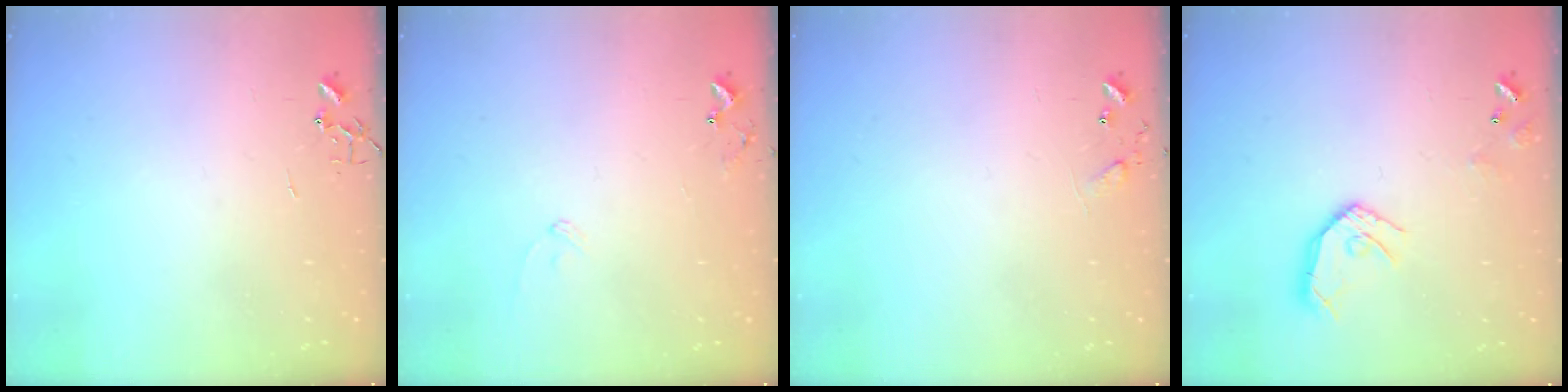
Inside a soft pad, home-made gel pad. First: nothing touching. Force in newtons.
{"total": 7.8, "press": 7.7, "slide": 0.5}
{"total": 8.0, "press": 8.0, "slide": 0.4}
{"total": 11.7, "press": 11.6, "slide": 1.2}